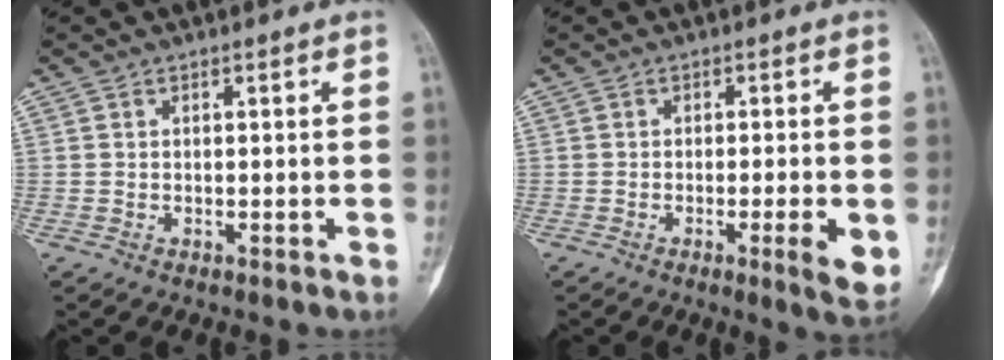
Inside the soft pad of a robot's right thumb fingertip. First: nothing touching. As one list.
[{"total": 5.3, "force": [-1.3, 0.8, 5.1], "torque": [-0.075, -0.010, -0.019]}]